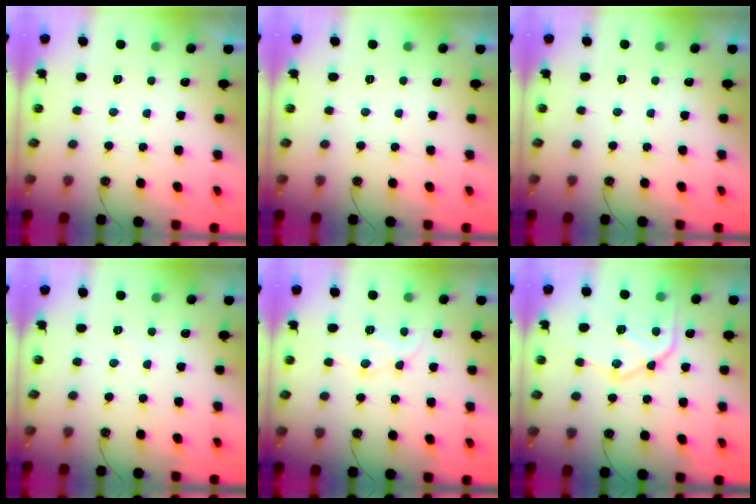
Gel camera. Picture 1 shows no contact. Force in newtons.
{"total": 0.0}
{"total": 0.0}
{"total": 2.6, "press": 2.6, "slide": 0.4}
{"total": 12.2, "press": 12.1, "slide": 1.0}
{"total": 18.2, "press": 18.1, "slide": 1.8}